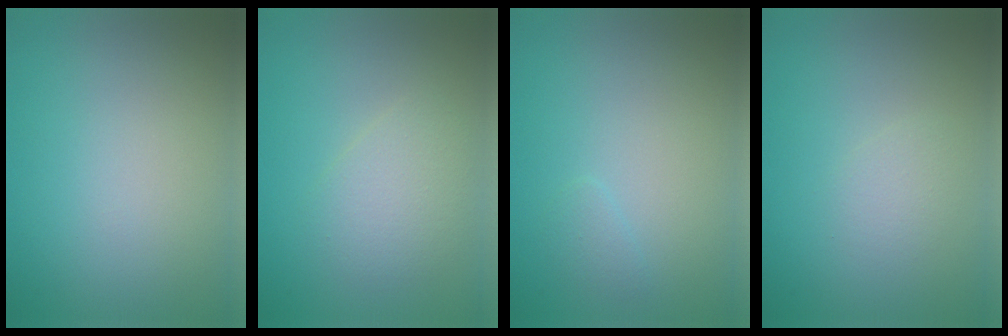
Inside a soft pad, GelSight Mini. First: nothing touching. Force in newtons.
{"total": 2.6, "press": 2.6, "slide": 0.1}
{"total": 0.7, "press": 0.7, "slide": 0.1}
{"total": 1.1, "press": 1.1, "slide": 0.1}